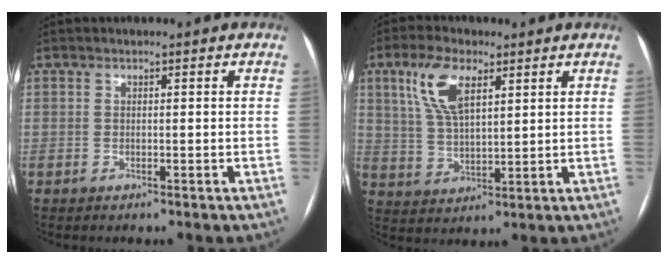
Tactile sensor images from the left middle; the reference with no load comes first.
{"total": 8.7, "force": [4.3, 3.2, 6.9], "torque": [-0.147, 0.016, 0.087]}